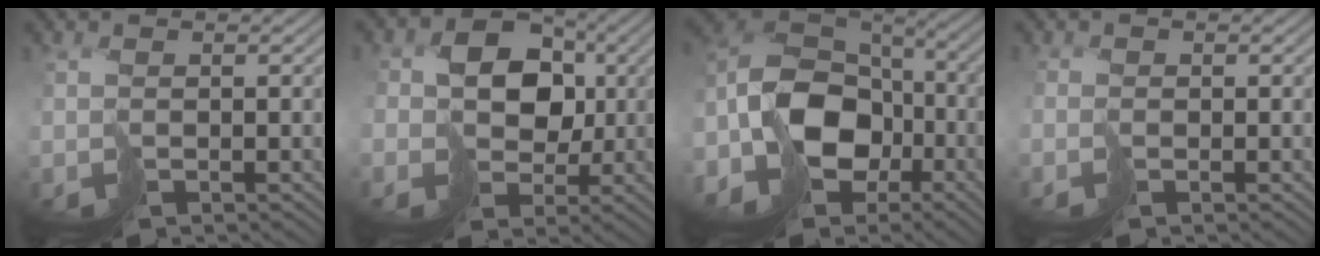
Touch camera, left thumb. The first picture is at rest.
{"total": 7.4, "force": [0.9, 6.6, 3.3], "torque": [-0.035, 0.002, 0.001]}
{"total": 13.3, "force": [-4.8, 9.7, 7.8], "torque": [-0.177, -0.023, -0.091]}
{"total": 1.1, "force": [-0.3, -0.2, -1.0], "torque": [0.030, 0.003, -0.010]}